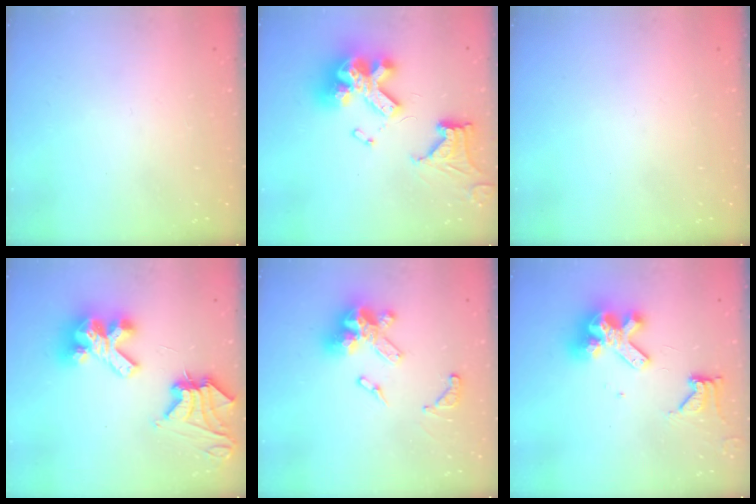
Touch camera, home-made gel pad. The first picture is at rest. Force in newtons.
{"total": 20.1, "press": 20.0, "slide": 2.1}
{"total": 0.0}
{"total": 14.5, "press": 14.3, "slide": 1.8}
{"total": 17.1, "press": 17.0, "slide": 2.0}
{"total": 13.3, "press": 13.2, "slide": 1.6}